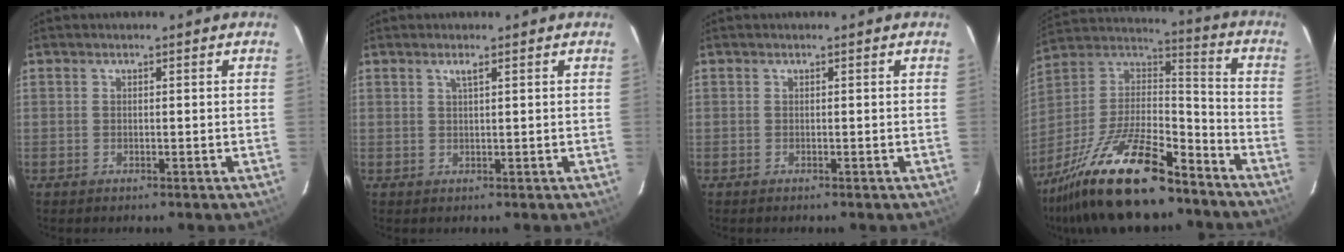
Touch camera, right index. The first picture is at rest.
{"total": 1.2, "force": [0.7, 0.0, 1.0], "torque": [-0.019, 0.003, 0.013]}
{"total": 0.0}
{"total": 25.6, "force": [-17.8, 8.4, 16.5], "torque": [-0.324, -0.012, -0.299]}